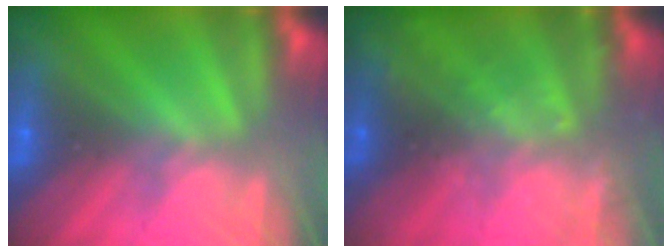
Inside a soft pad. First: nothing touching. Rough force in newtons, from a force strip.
{"total": 9.3}